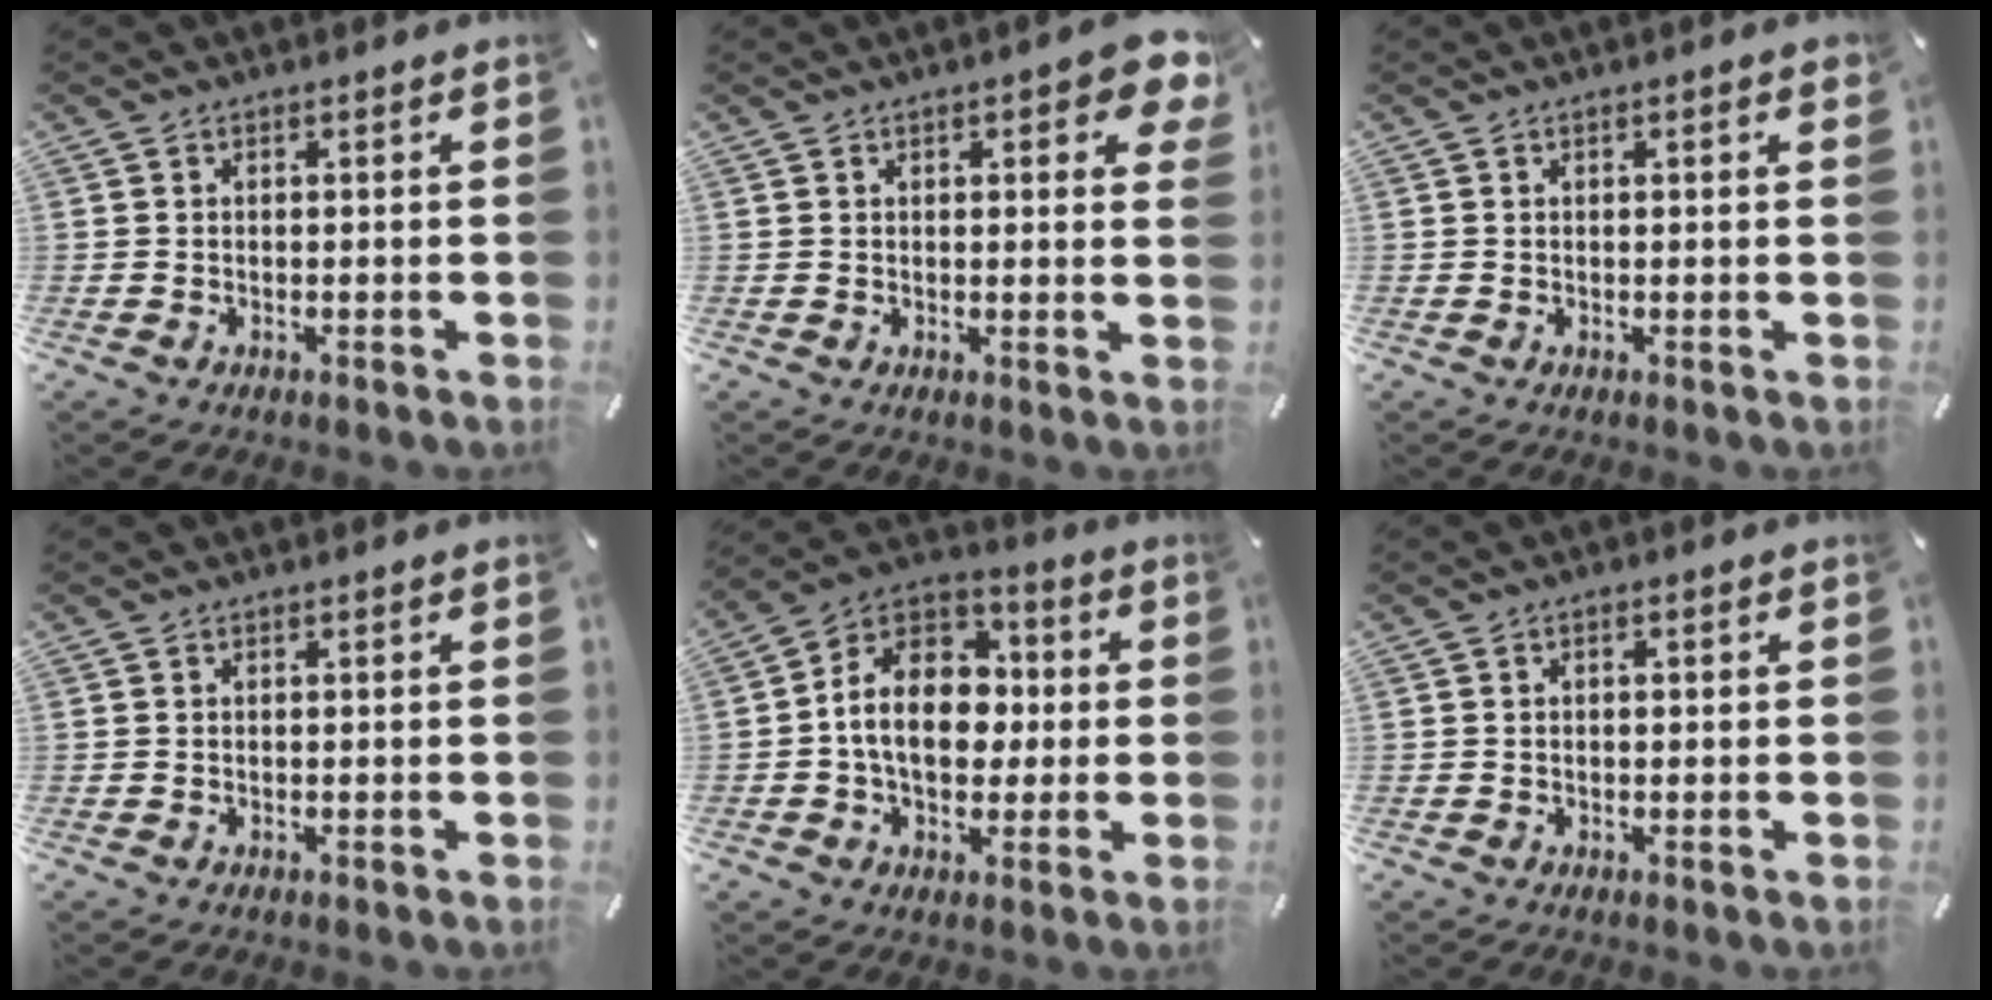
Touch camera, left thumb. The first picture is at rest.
{"total": 6.1, "force": [3.2, 2.3, 4.7], "torque": [-0.056, -0.015, 0.050]}
{"total": 1.2, "force": [0.4, 0.2, 1.2], "torque": [-0.022, 0.002, 0.005]}
{"total": 0.0}
{"total": 13.9, "force": [-1.1, 10.7, 8.8], "torque": [-0.171, 0.011, -0.022]}
{"total": 0.9, "force": [0.0, 0.6, 0.7], "torque": [-0.014, 0.003, -0.002]}